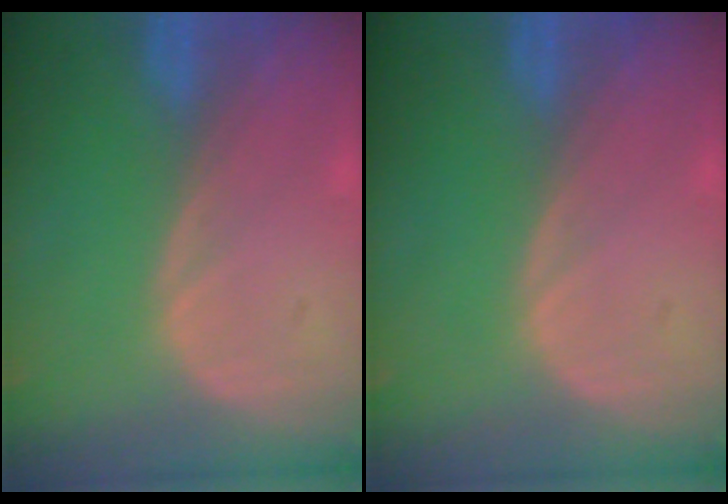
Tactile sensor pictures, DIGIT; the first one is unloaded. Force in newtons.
{"total": 0.0}